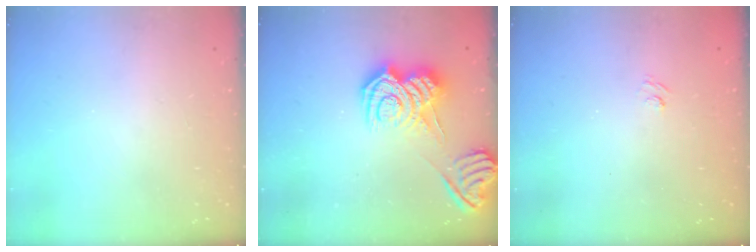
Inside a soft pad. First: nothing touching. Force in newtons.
{"total": 9.6, "press": 9.6, "slide": 0.7}
{"total": 2.8, "press": 2.6, "slide": 1.0}